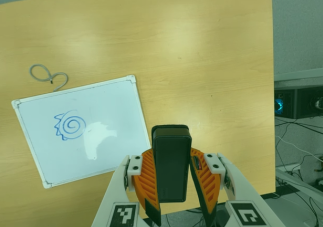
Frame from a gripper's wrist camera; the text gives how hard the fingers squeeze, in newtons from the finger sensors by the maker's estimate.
{"total": 8.1, "left": 6.6, "right": 9.6}